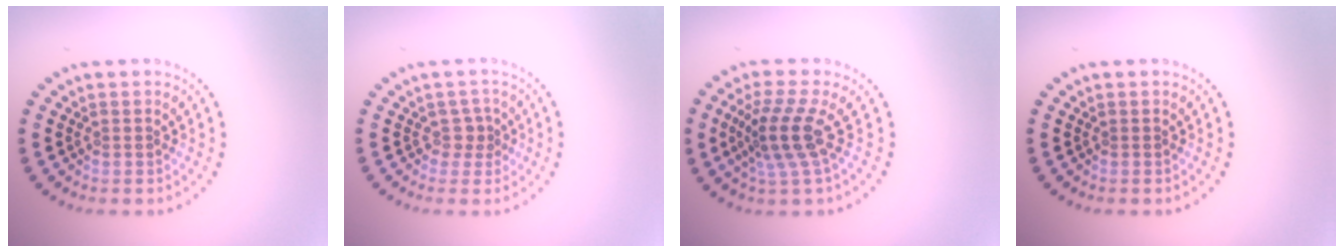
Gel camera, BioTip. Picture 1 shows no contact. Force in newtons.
{"total": 1.3, "press": 1.0, "slide": 0.8}
{"total": 4.0, "press": 2.9, "slide": 2.7}
{"total": 0.0}